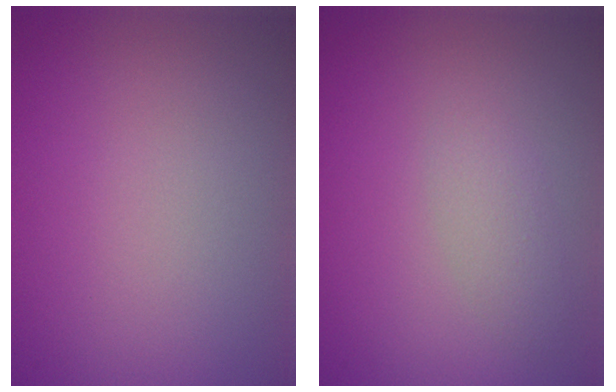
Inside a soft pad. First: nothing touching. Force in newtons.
{"total": 1.6, "press": 1.6, "slide": 0.1}